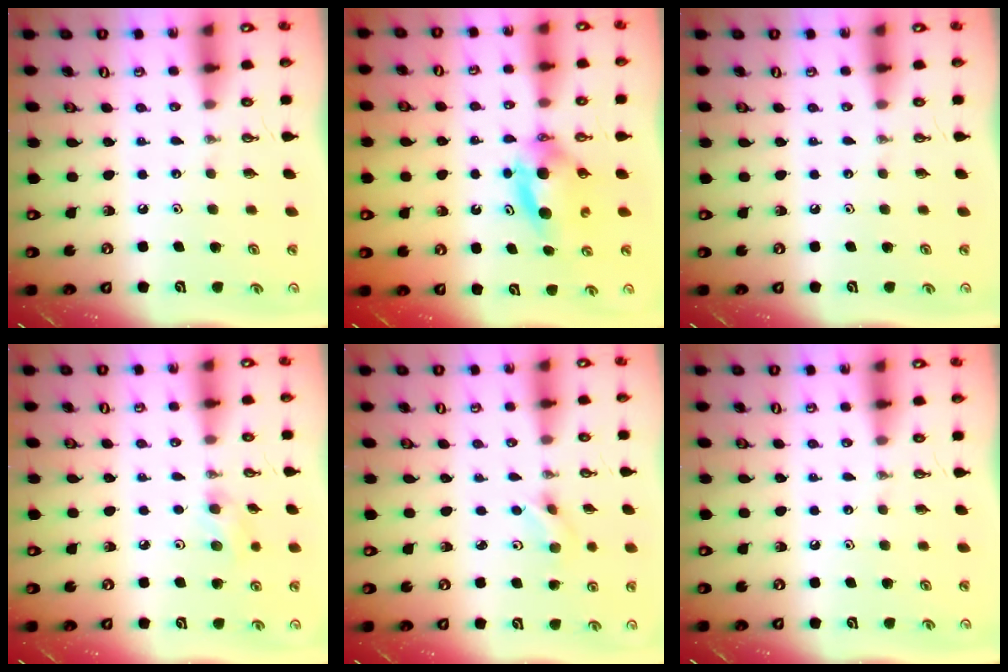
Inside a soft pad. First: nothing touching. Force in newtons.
{"total": 6.4, "press": 6.0, "slide": 2.1}
{"total": 0.0}
{"total": 6.8, "press": 5.6, "slide": 3.8}
{"total": 2.2, "press": 2.2, "slide": 0.1}
{"total": 0.0}